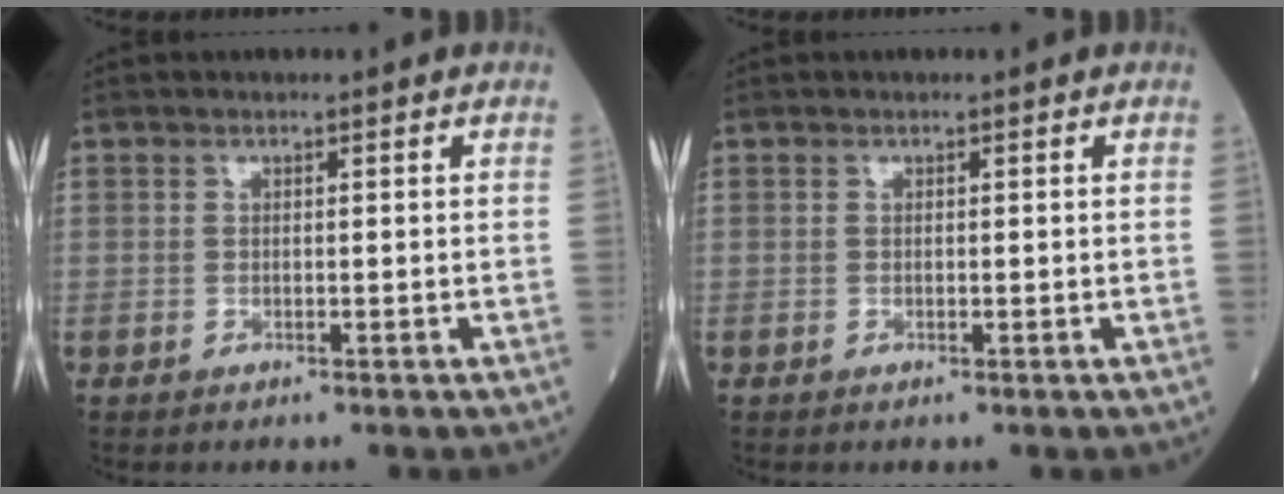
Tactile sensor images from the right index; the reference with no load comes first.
{"total": 0.0}